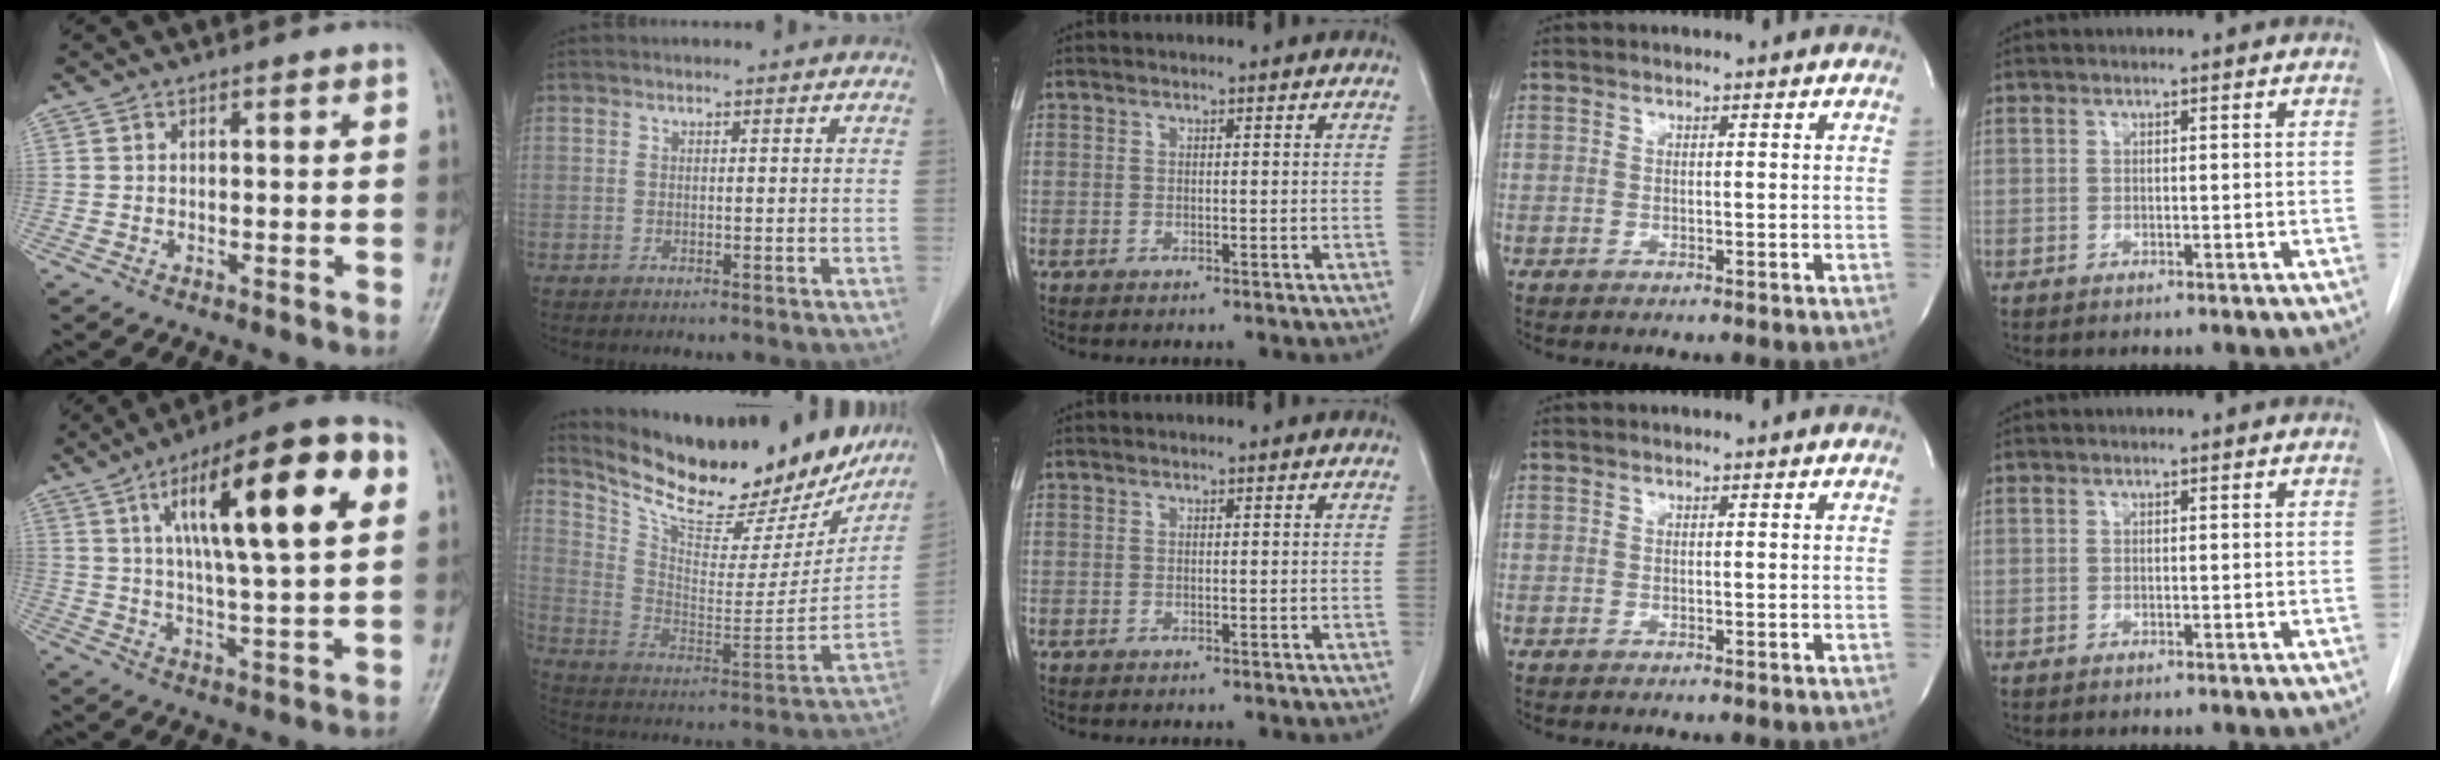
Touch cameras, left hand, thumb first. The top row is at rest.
{"thumb": {"total": 21.6, "force": [7.3, 5.6, 19.6], "torque": [-0.286, 0.004, 0.106]}, "index": {"total": 25.0, "force": [21.8, 6.9, 10.0], "torque": [-0.164, -0.035, 0.316]}}